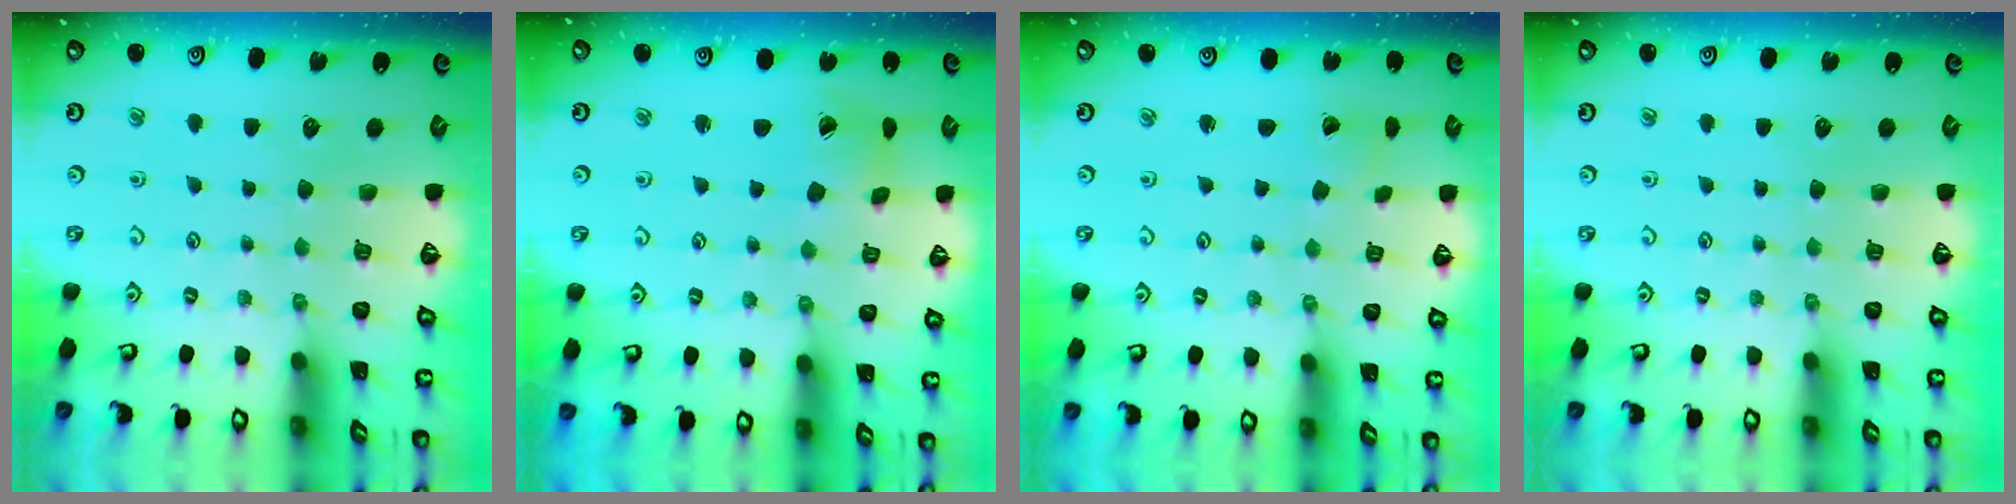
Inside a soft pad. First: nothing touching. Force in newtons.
{"total": 4.5, "press": 4.5, "slide": 0.4}
{"total": 2.4, "press": 2.4, "slide": 0.1}
{"total": 0.0}